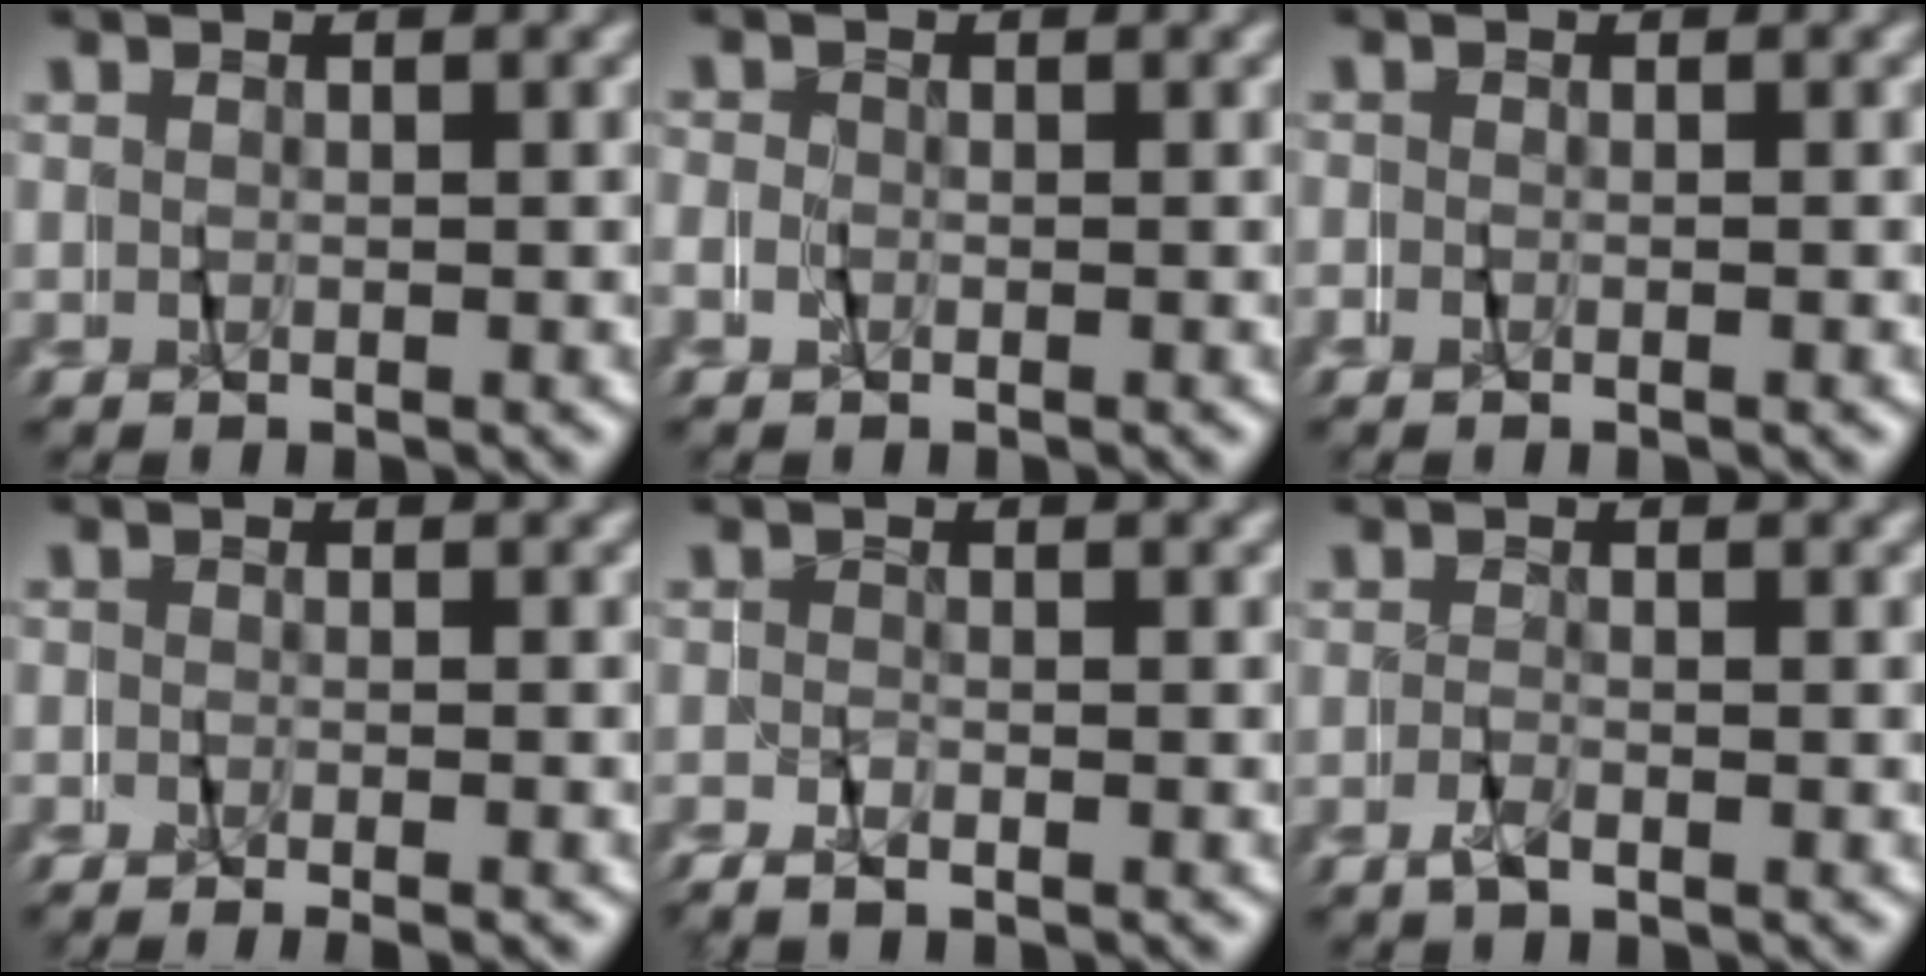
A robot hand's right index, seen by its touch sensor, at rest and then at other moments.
{"total": 0.6, "force": [-0.2, 0.2, -0.5], "torque": [0.015, 0.008, -0.013]}
{"total": 0.8, "force": [-0.8, -0.1, 0.0], "torque": [-0.008, -0.001, -0.016]}
{"total": 1.4, "force": [-1.3, -0.3, 0.3], "torque": [-0.009, 0.001, -0.027]}
{"total": 1.0, "force": [-1.0, 0.1, 0.2], "torque": [-0.006, 0.009, -0.027]}
{"total": 1.2, "force": [-1.2, -0.2, -0.1], "torque": [-0.006, 0.002, -0.026]}